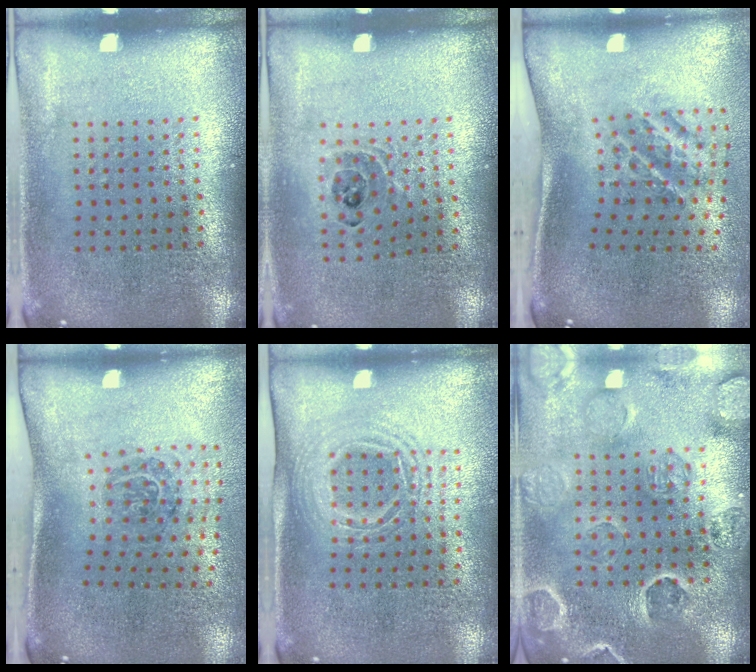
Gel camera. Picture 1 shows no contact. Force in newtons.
{"total": 1.0, "press": 1.0, "slide": 0.1}
{"total": 1.9, "press": 1.3, "slide": 1.5}
{"total": 2.0, "press": 1.2, "slide": 1.5}
{"total": 1.5, "press": 1.3, "slide": 0.9}
{"total": 2.7, "press": 2.6, "slide": 0.8}